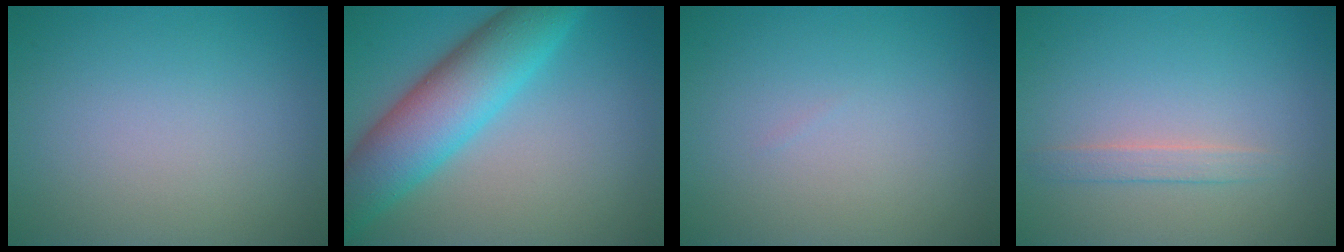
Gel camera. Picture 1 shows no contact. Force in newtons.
{"total": 8.5, "press": 8.5, "slide": 0.4}
{"total": 0.0}
{"total": 1.3, "press": 1.3, "slide": 0.1}